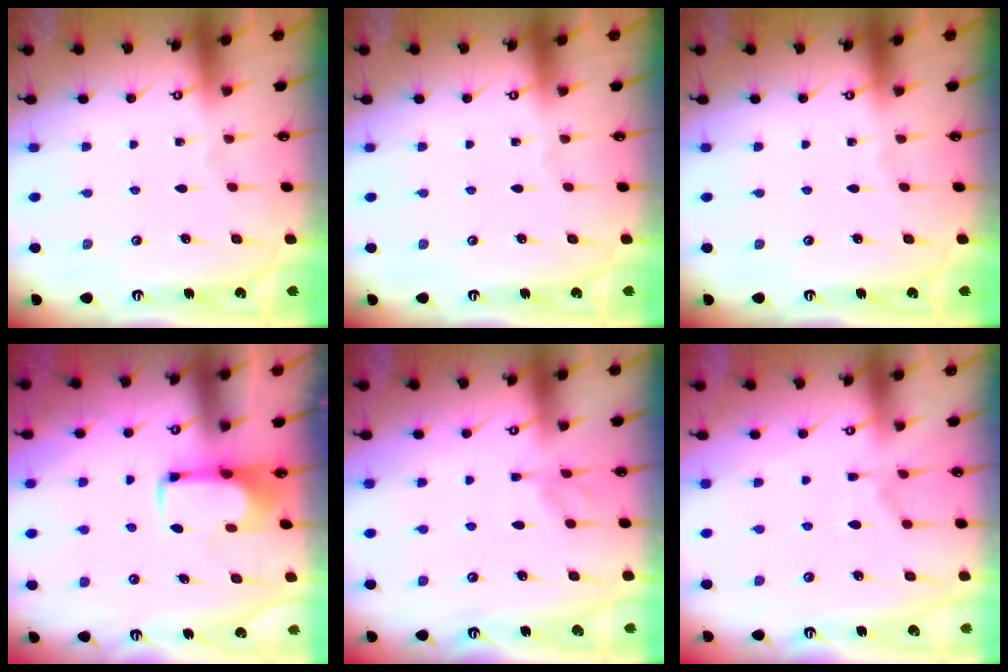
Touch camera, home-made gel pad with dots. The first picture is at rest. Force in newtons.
{"total": 0.0}
{"total": 0.0}
{"total": 1.8, "press": 1.7, "slide": 0.5}
{"total": 3.5, "press": 3.5, "slide": 0.5}
{"total": 1.9, "press": 1.4, "slide": 1.3}